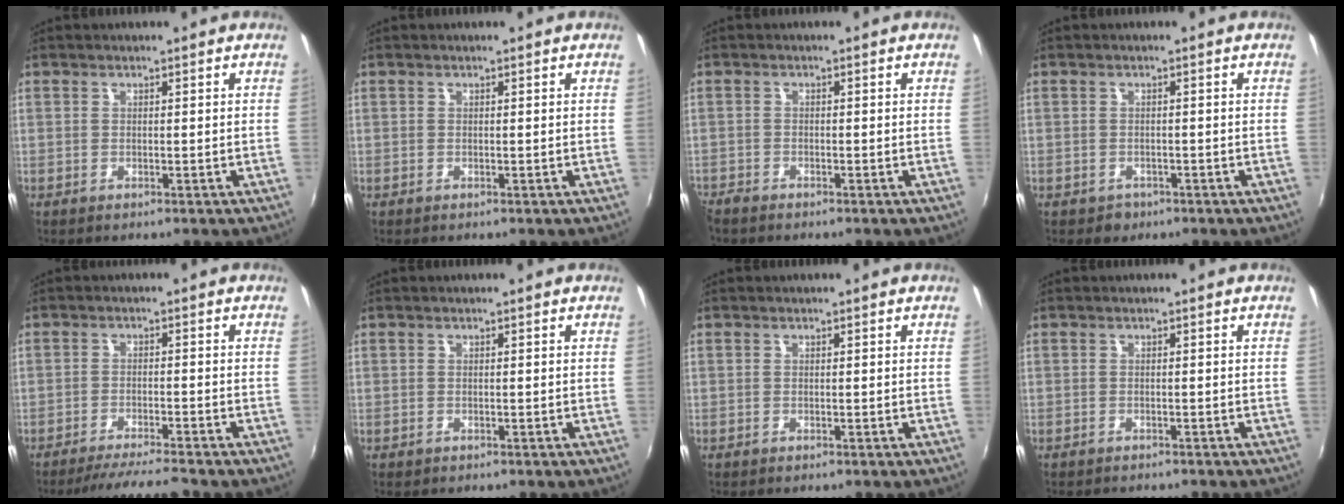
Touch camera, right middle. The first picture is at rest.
{"total": 0.0}
{"total": 2.4, "force": [-2.2, 0.8, 0.4], "torque": [-0.018, -0.011, -0.046]}
{"total": 2.1, "force": [-1.1, 1.8, 0.5], "torque": [-0.012, -0.002, -0.014]}
{"total": 6.6, "force": [-6.1, -0.1, 2.6], "torque": [-0.065, -0.007, -0.102]}
{"total": 0.0}
{"total": 0.0}
{"total": 1.8, "force": [-1.7, 0.4, 0.4], "torque": [-0.016, -0.010, -0.026]}